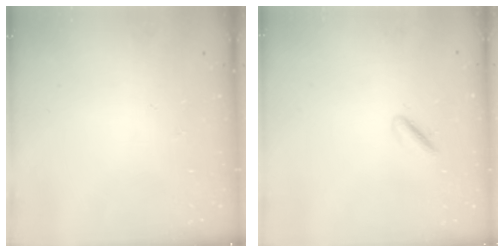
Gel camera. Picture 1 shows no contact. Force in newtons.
{"total": 1.6, "press": 1.5, "slide": 0.5}